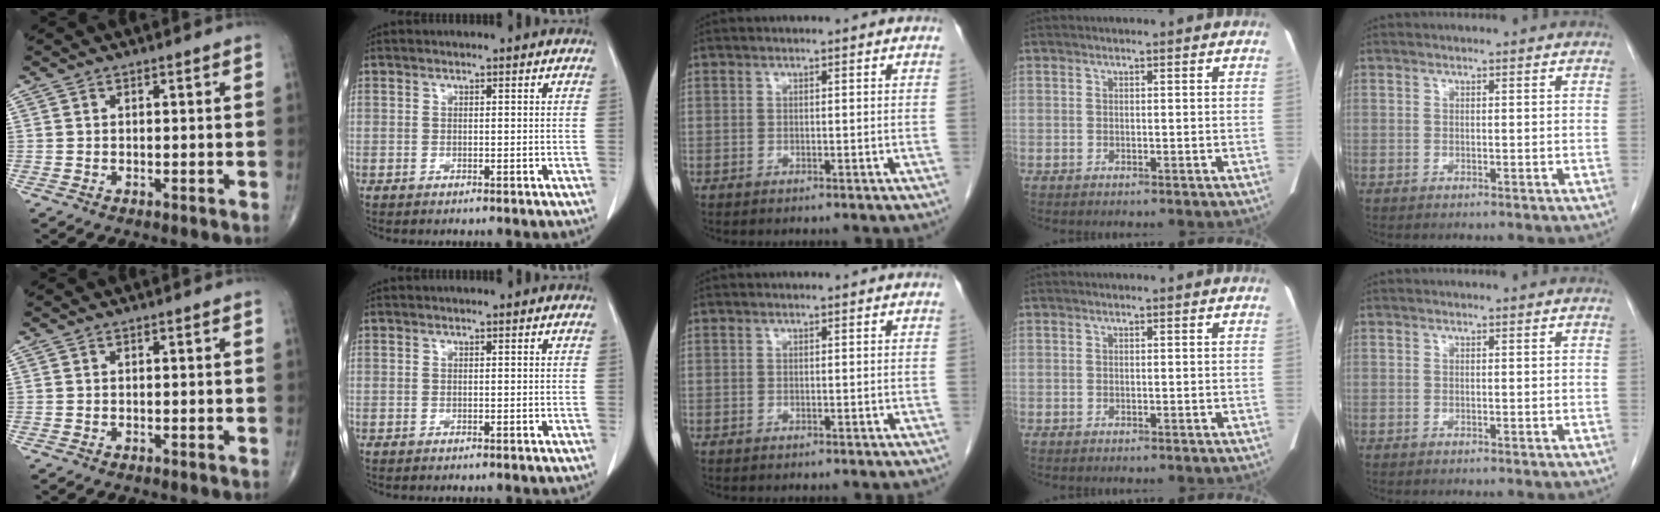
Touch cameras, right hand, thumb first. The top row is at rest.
{}